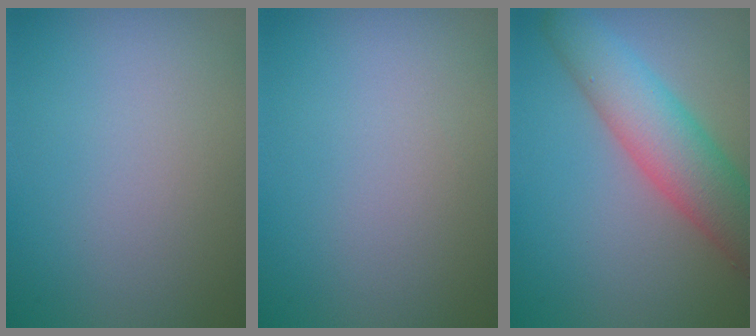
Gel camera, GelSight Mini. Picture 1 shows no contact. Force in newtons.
{"total": 0.0}
{"total": 6.9, "press": 6.8, "slide": 0.3}